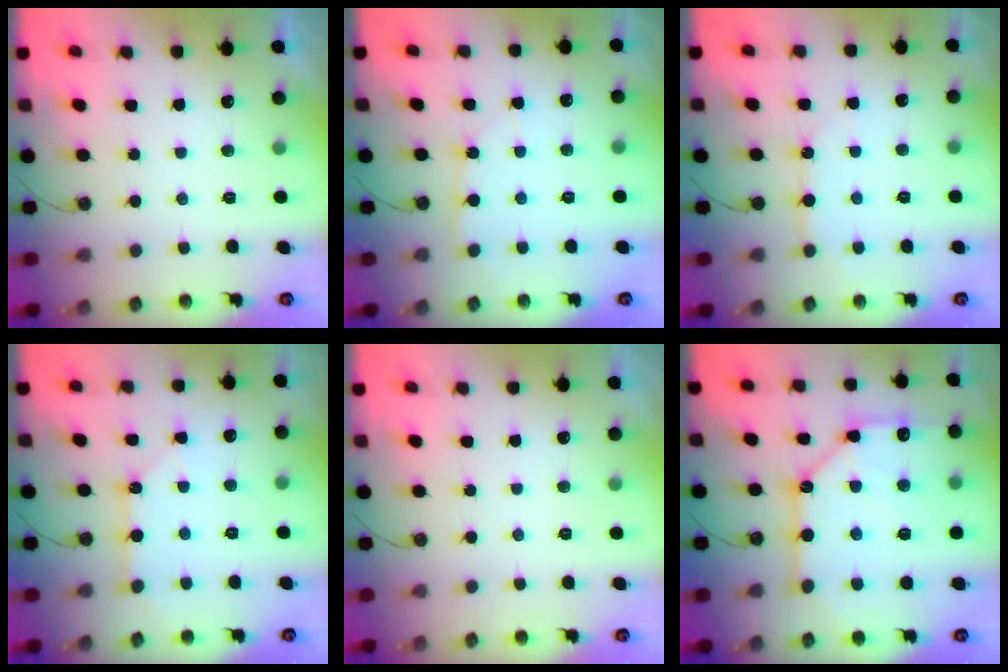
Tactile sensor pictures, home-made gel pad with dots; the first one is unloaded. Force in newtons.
{"total": 5.7, "press": 5.7, "slide": 0.5}
{"total": 6.5, "press": 6.5, "slide": 0.5}
{"total": 3.1, "press": 3.1, "slide": 0.1}
{"total": 0.0}
{"total": 16.2, "press": 16.1, "slide": 1.9}